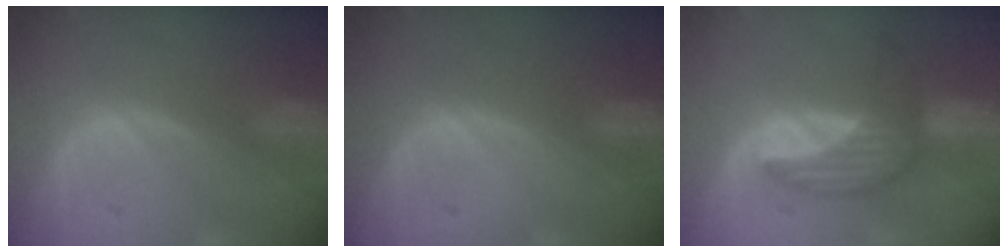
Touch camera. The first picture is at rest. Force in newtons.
{"total": 0.0}
{"total": 7.3, "press": 6.7, "slide": 2.9}